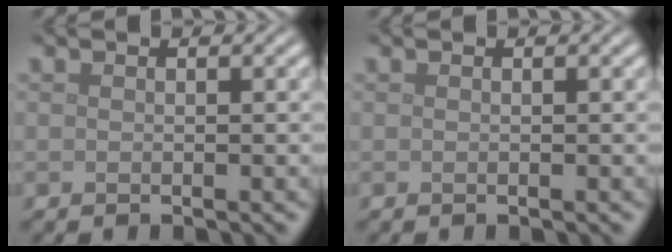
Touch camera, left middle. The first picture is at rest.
{"total": 0.0}